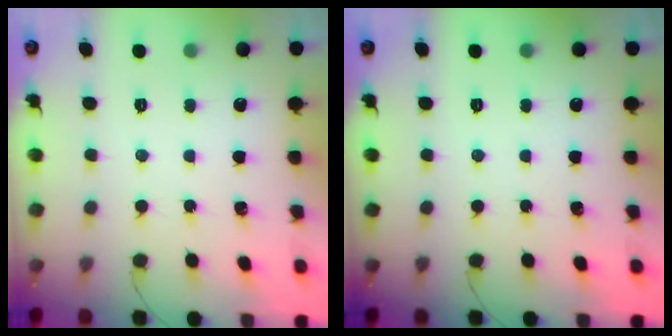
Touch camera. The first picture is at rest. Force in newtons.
{"total": 0.0}